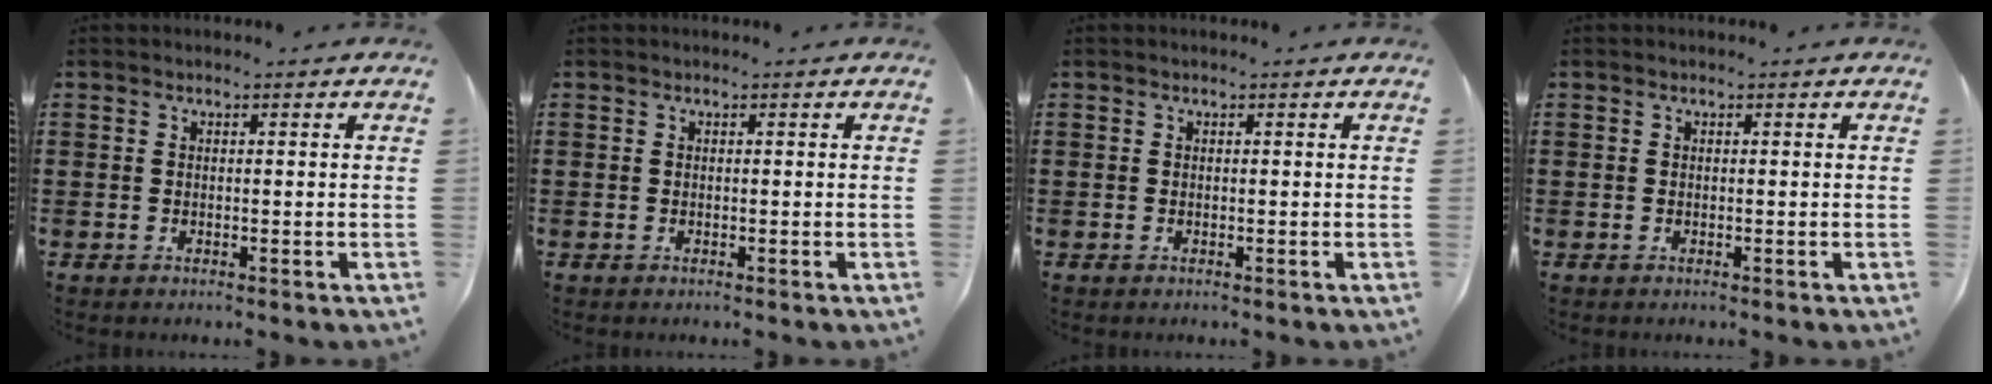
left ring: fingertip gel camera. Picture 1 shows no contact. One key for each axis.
{"total": 0.0}
{"total": 0.0}
{"total": 0.0}